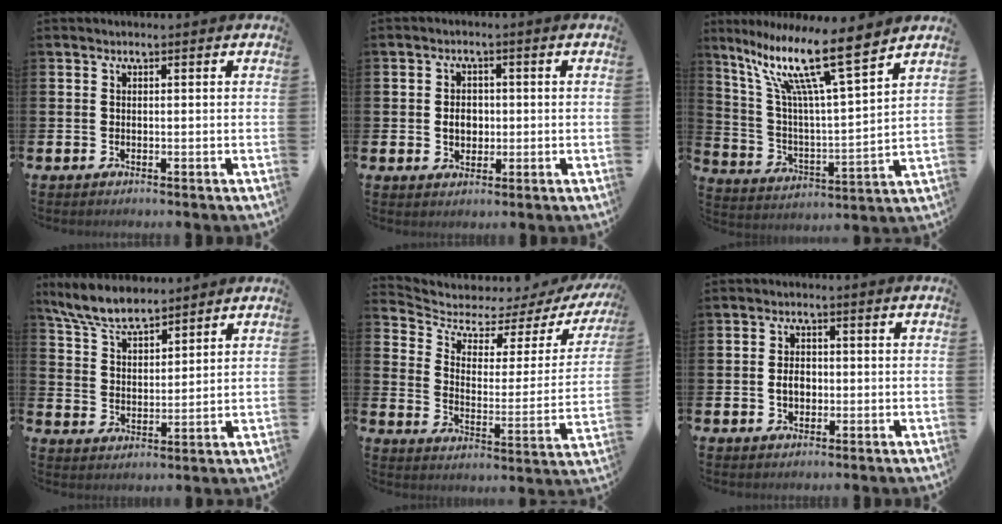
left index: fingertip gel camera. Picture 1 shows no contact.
{"total": 2.8, "force": [0.1, 2.3, 1.6], "torque": [-0.009, 0.000, -0.008]}
{"total": 14.1, "force": [10.2, 2.2, 9.6], "torque": [-0.207, -0.055, 0.164]}
{"total": 7.5, "force": [6.9, 1.7, 2.5], "torque": [-0.077, -0.023, 0.127]}
{"total": 4.9, "force": [4.2, 2.0, 1.7], "torque": [-0.065, -0.033, 0.062]}
{"total": 2.6, "force": [-0.2, 1.9, 1.7], "torque": [-0.016, 0.000, -0.010]}